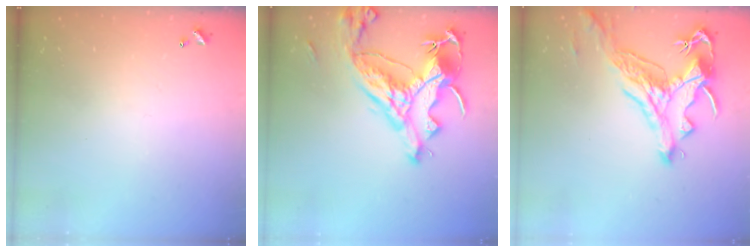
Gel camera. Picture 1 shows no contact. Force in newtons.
{"total": 14.9, "press": 14.7, "slide": 2.3}
{"total": 2.2, "press": 1.7, "slide": 1.3}